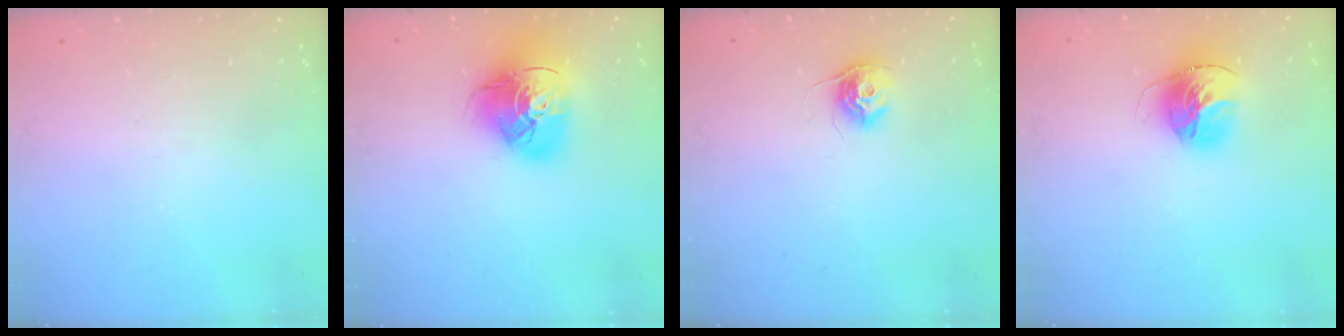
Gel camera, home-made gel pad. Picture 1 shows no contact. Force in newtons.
{"total": 15.6, "press": 15.5, "slide": 1.6}
{"total": 9.5, "press": 9.5, "slide": 0.3}
{"total": 15.4, "press": 15.3, "slide": 1.7}